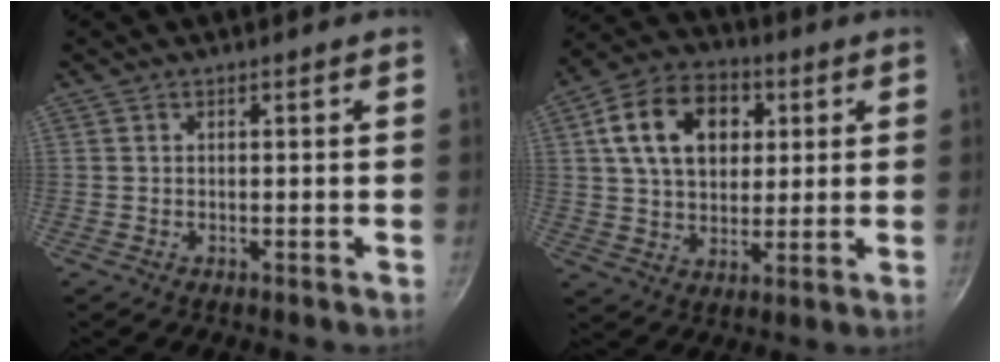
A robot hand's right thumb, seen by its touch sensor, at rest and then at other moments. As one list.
[{"total": 15.7, "force": [4.4, 11.0, 10.3], "torque": [-0.147, 0.008, 0.065]}]